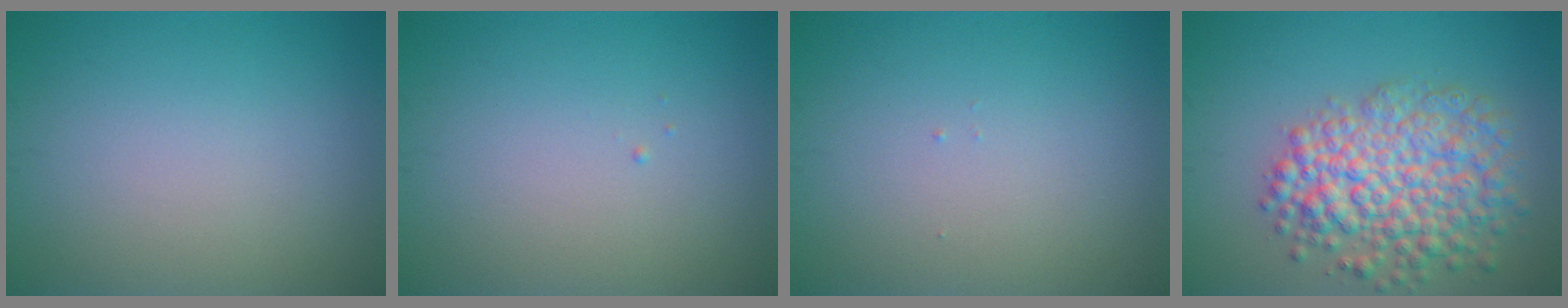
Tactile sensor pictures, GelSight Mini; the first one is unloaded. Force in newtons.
{"total": 0.0}
{"total": 0.0}
{"total": 7.3, "press": 7.3, "slide": 0.3}